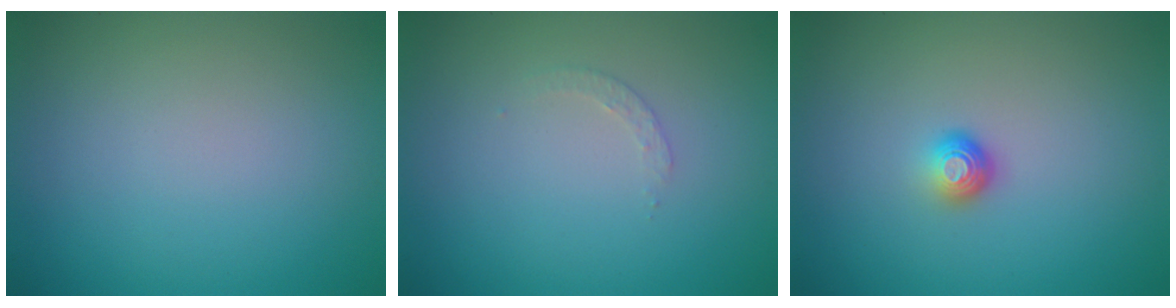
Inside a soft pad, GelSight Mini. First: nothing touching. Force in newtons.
{"total": 1.1, "press": 1.1, "slide": 0.3}
{"total": 1.6, "press": 1.1, "slide": 1.1}